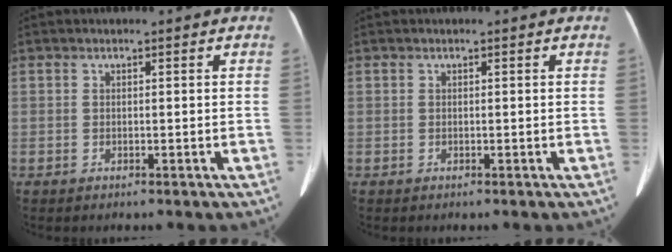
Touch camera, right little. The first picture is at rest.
{"total": 0.0}